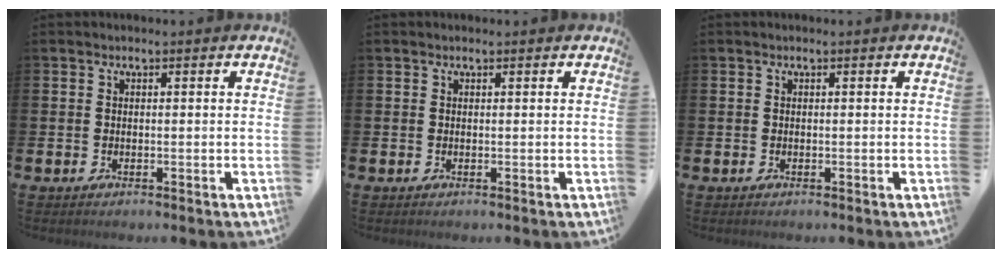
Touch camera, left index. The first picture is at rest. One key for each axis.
{"total": 0.0}
{"total": 0.0}